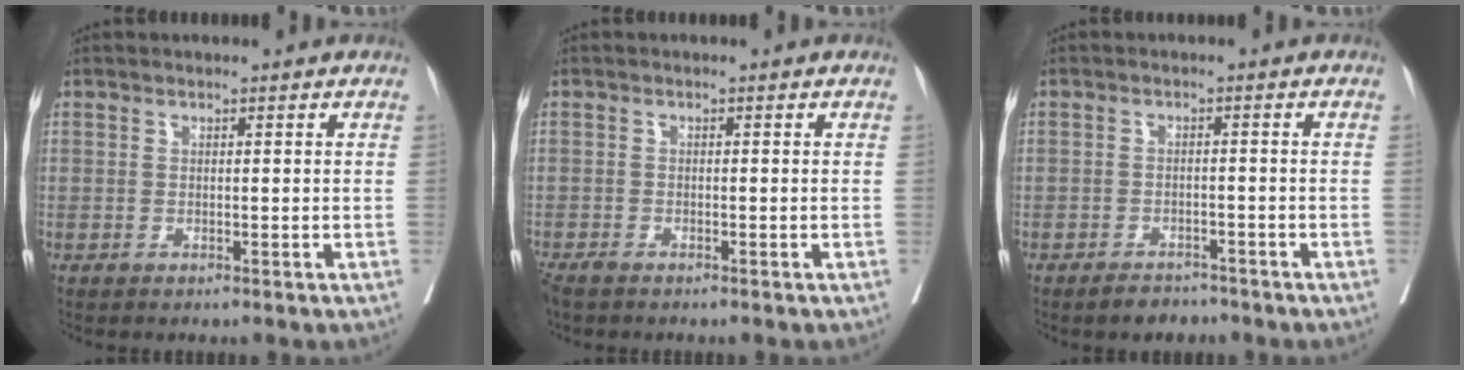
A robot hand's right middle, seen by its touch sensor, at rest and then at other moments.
{"total": 3.0, "force": [-2.4, 1.0, 1.5], "torque": [-0.028, -0.008, -0.040]}
{"total": 3.1, "force": [-2.6, 1.5, 0.8], "torque": [-0.014, 0.003, -0.037]}